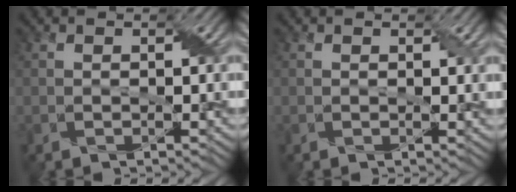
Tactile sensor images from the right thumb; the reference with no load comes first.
{"total": 0.9, "force": [0.3, 0.6, 0.7], "torque": [-0.007, -0.003, 0.005]}